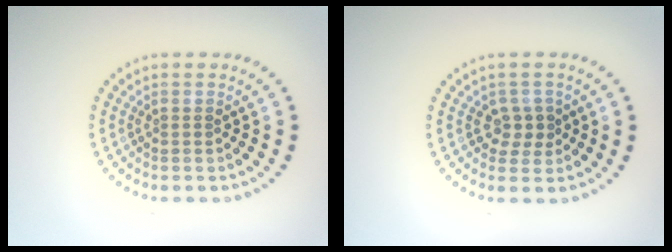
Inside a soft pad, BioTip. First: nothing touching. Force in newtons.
{"total": 1.9, "press": 1.7, "slide": 0.8}